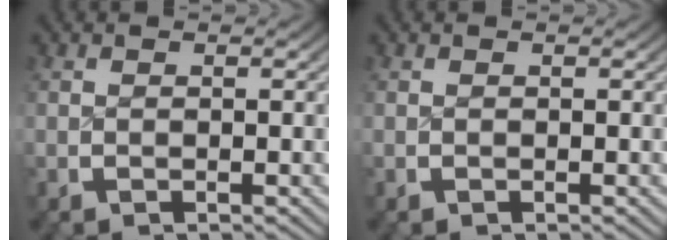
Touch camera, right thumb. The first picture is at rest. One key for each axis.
{"total": 0.0}